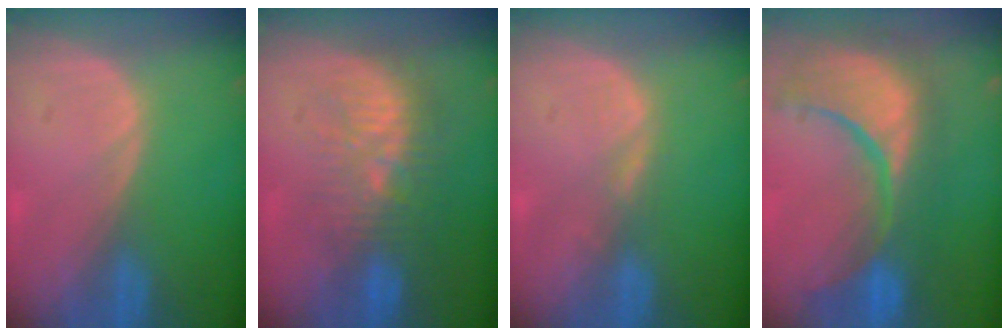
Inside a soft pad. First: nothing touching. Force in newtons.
{"total": 9.2, "press": 8.9, "slide": 2.6}
{"total": 1.3, "press": 1.3, "slide": 0.2}
{"total": 13.6, "press": 11.8, "slide": 6.8}